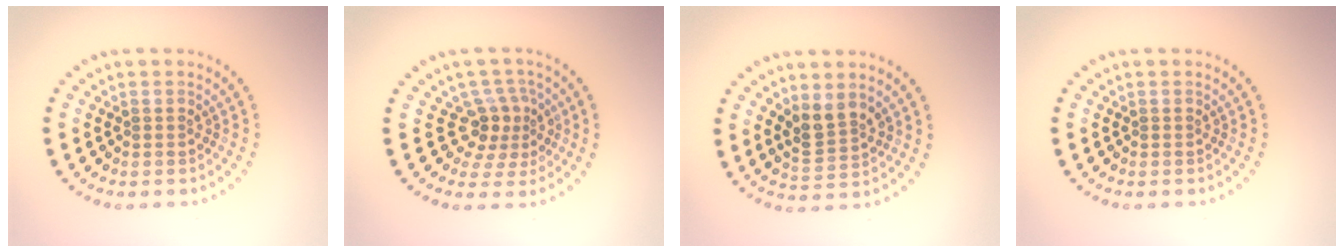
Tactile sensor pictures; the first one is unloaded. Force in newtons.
{"total": 3.2, "press": 2.4, "slide": 2.1}
{"total": 2.7, "press": 2.5, "slide": 1.1}
{"total": 0.0}